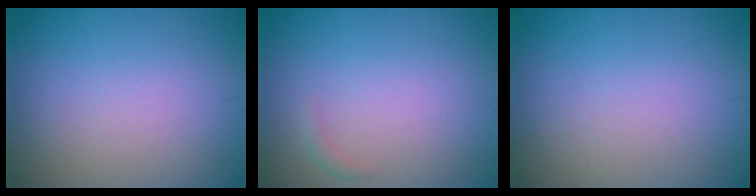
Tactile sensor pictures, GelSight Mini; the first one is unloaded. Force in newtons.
{"total": 0.6, "press": 0.6, "slide": 0.1}
{"total": 0.0}